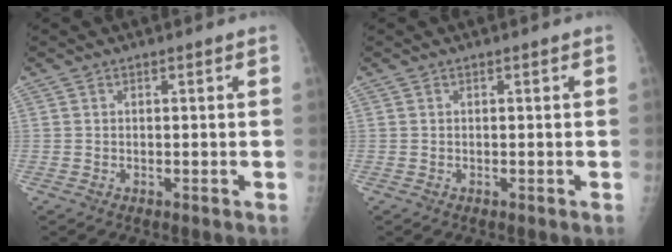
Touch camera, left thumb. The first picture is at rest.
{"total": 0.0}